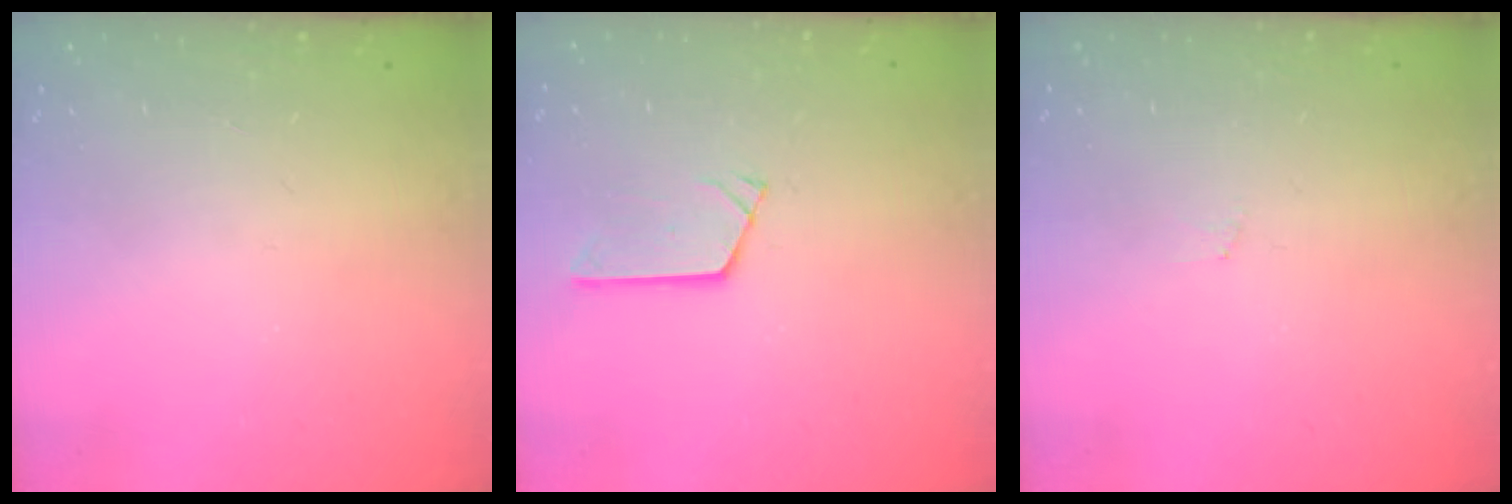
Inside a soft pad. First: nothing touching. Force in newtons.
{"total": 2.4, "press": 2.4, "slide": 0.1}
{"total": 2.8, "press": 2.8, "slide": 0.4}